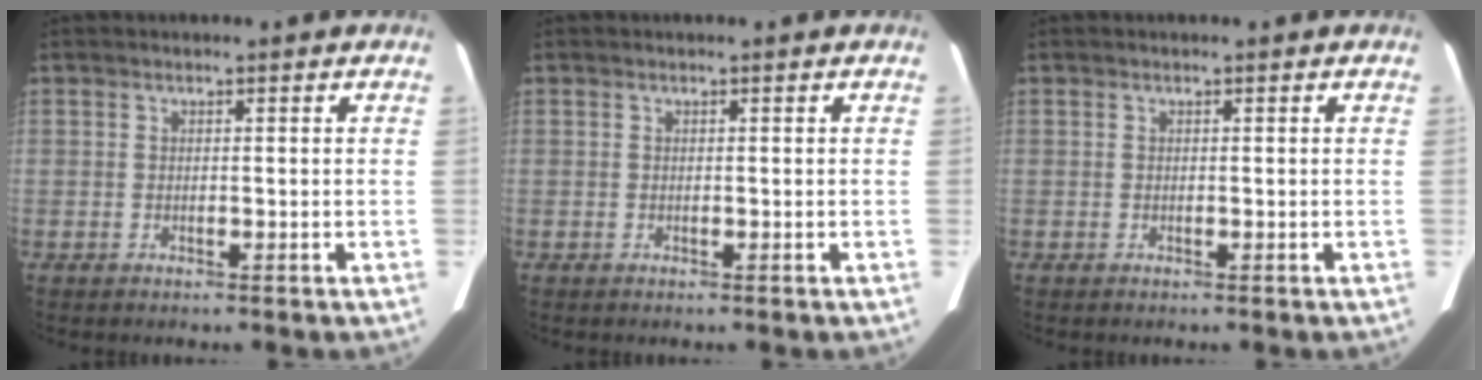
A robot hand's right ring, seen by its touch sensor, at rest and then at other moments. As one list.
[{"total": 0.0}, {"total": 0.0}]